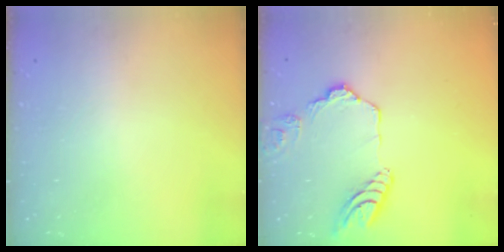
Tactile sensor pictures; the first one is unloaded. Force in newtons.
{"total": 13.8, "press": 13.7, "slide": 1.9}